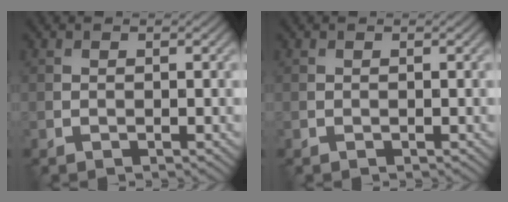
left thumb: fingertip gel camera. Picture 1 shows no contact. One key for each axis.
{"total": 0.0}